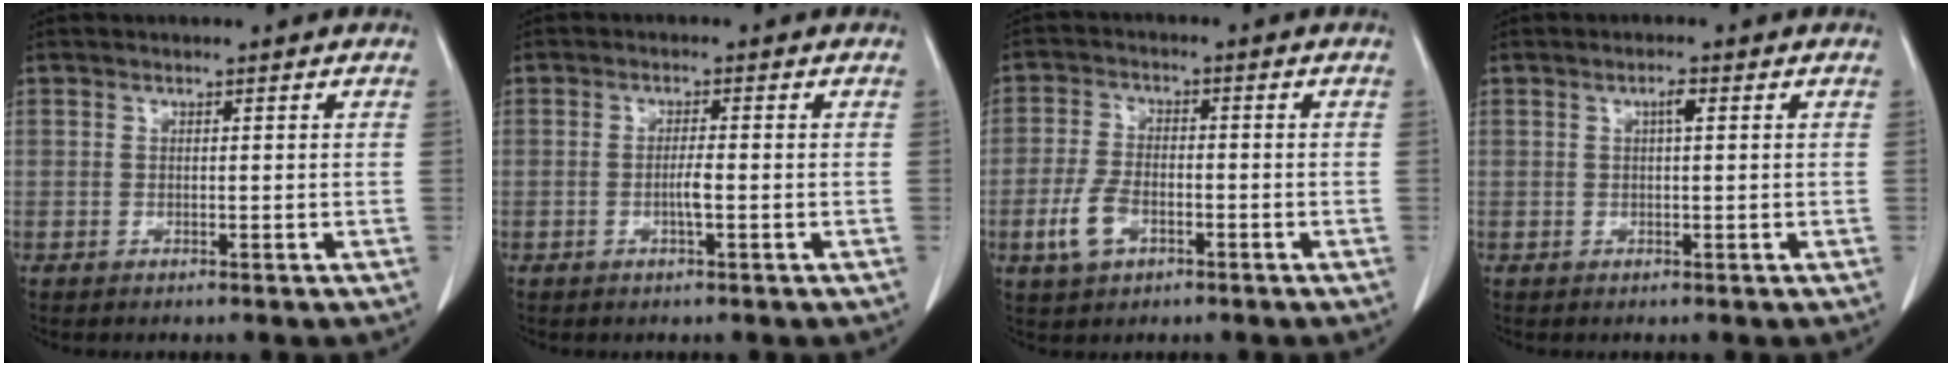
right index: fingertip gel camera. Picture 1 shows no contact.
{"total": 2.2, "force": [-0.6, 0.1, 2.2], "torque": [-0.043, -0.001, -0.013]}
{"total": 5.7, "force": [-2.4, 3.1, 4.2], "torque": [-0.093, 0.002, -0.043]}
{"total": 1.5, "force": [0.4, 0.2, 1.4], "torque": [-0.024, 0.004, 0.006]}